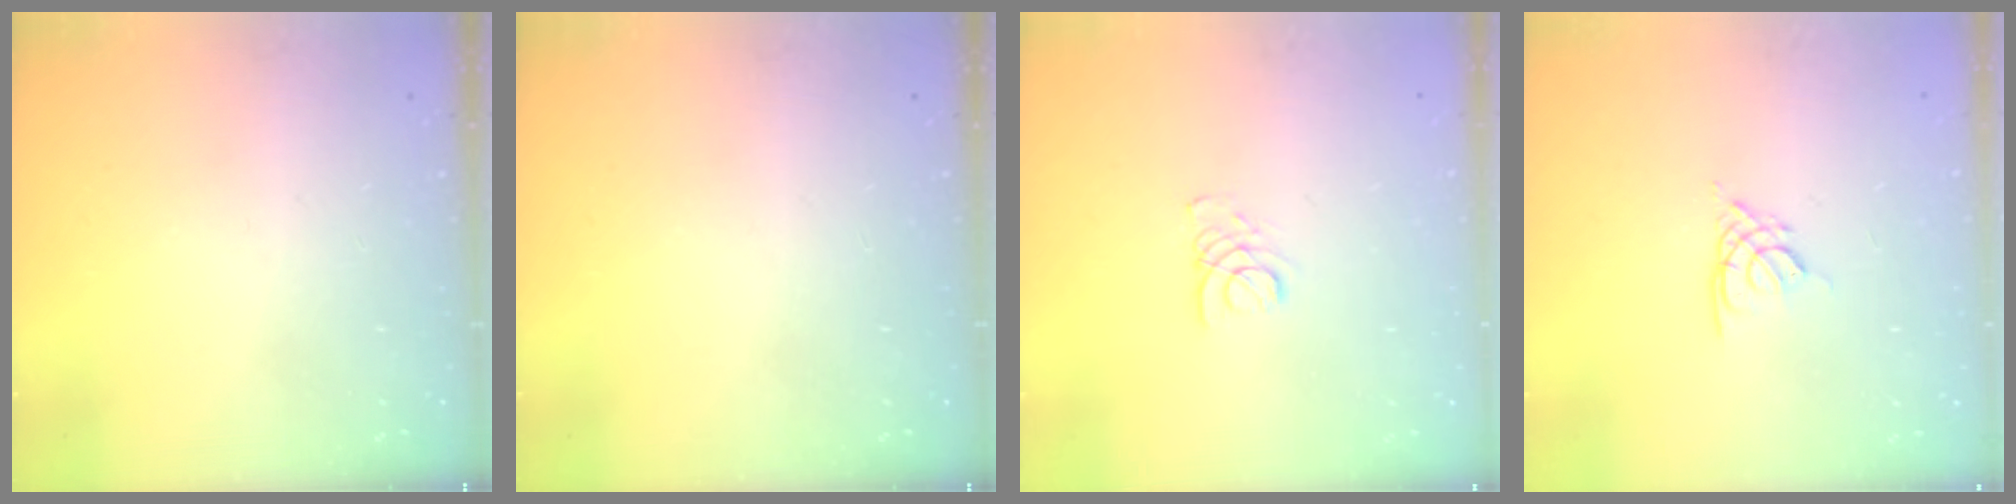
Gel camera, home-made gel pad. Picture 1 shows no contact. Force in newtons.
{"total": 0.0}
{"total": 1.9, "press": 1.9, "slide": 0.2}
{"total": 2.7, "press": 2.7, "slide": 0.4}